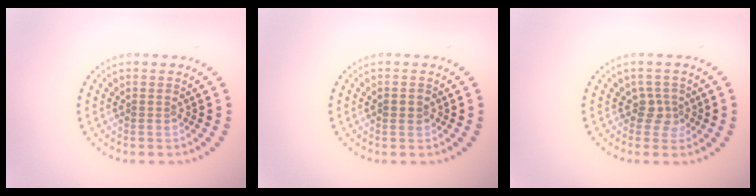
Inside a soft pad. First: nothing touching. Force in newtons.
{"total": 1.2, "press": 1.1, "slide": 0.1}
{"total": 1.8, "press": 1.3, "slide": 1.1}